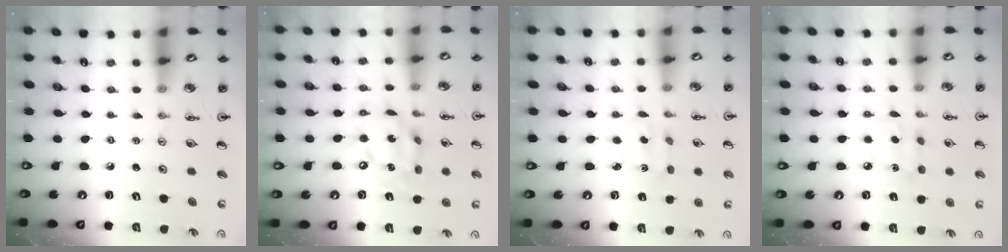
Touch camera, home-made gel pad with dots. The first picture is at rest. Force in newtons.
{"total": 13.0, "press": 12.9, "slide": 1.5}
{"total": 2.1, "press": 2.0, "slide": 0.7}
{"total": 7.5, "press": 7.5, "slide": 0.6}